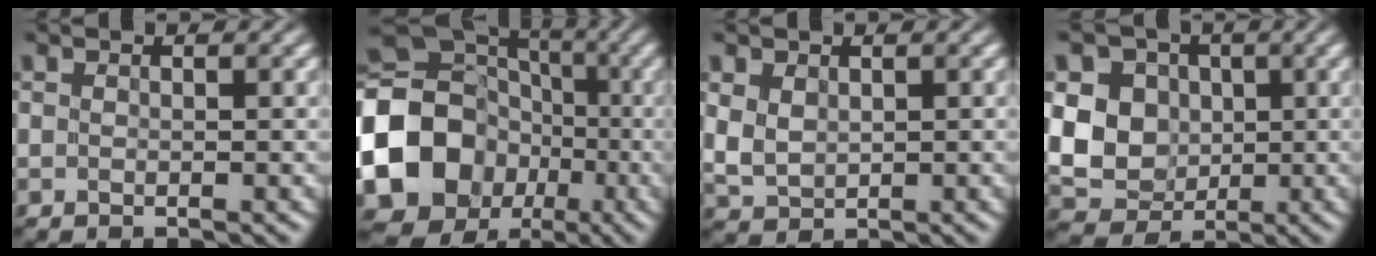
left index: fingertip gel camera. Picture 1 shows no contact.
{"total": 17.3, "force": [-3.7, 15.0, 7.9], "torque": [-0.176, -0.023, -0.086]}
{"total": 2.5, "force": [0.9, 1.8, 1.5], "torque": [-0.041, -0.002, 0.023]}
{"total": 9.1, "force": [1.0, 7.7, 4.6], "torque": [-0.087, 0.024, -0.005]}